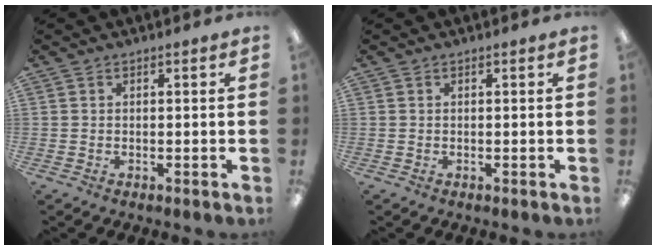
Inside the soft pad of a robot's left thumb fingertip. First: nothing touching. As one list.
[{"total": 0.0}]